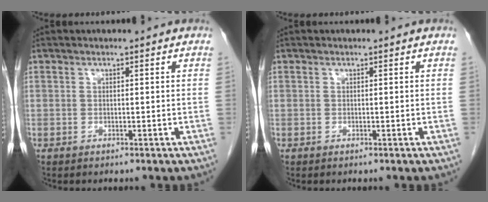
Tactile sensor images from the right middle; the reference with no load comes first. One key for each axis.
{"total": 0.0}